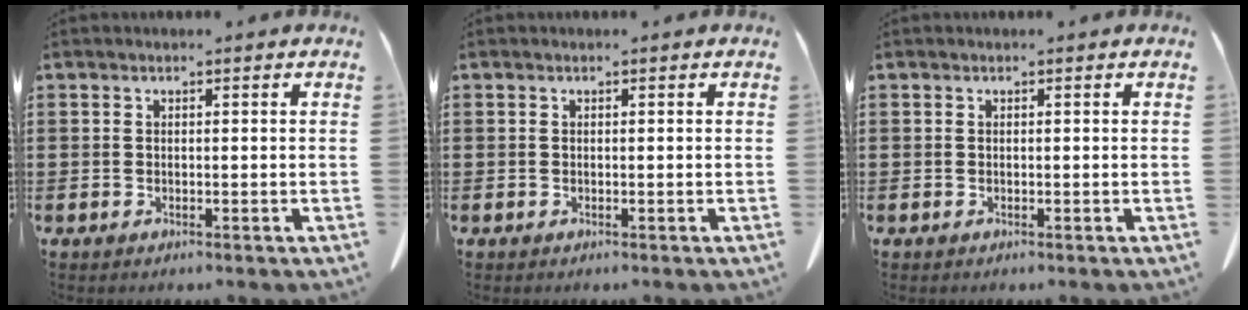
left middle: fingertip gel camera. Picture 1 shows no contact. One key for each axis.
{"total": 0.0}
{"total": 0.0}